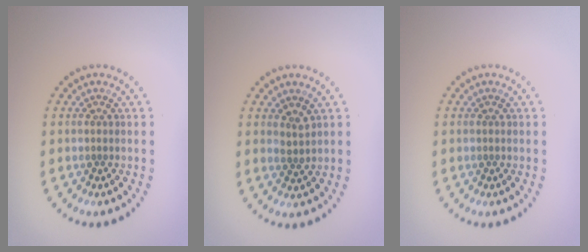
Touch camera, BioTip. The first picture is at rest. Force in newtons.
{"total": 1.3, "press": 1.1, "slide": 0.7}
{"total": 0.0}